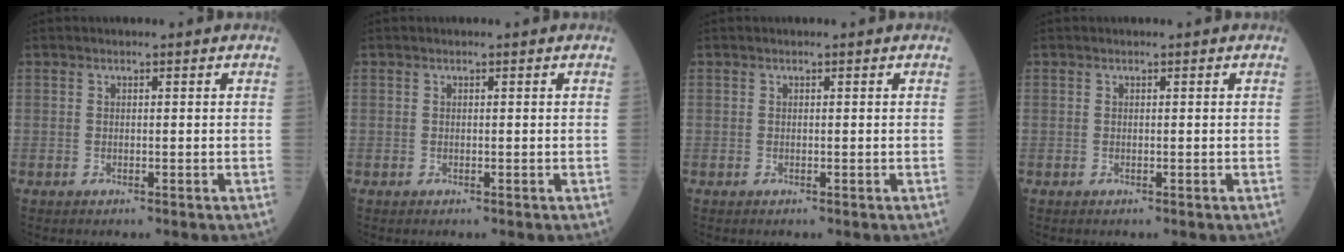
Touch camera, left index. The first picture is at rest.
{"total": 0.0}
{"total": 0.0}
{"total": 0.0}